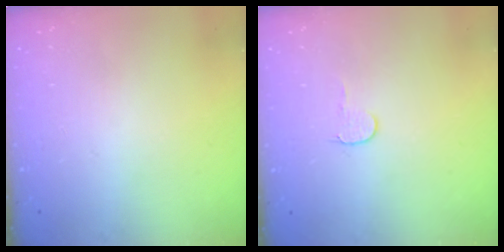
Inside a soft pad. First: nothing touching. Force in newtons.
{"total": 3.6, "press": 3.6, "slide": 0.4}